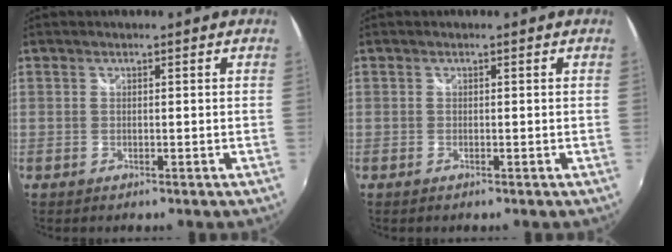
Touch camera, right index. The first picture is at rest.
{"total": 0.0}